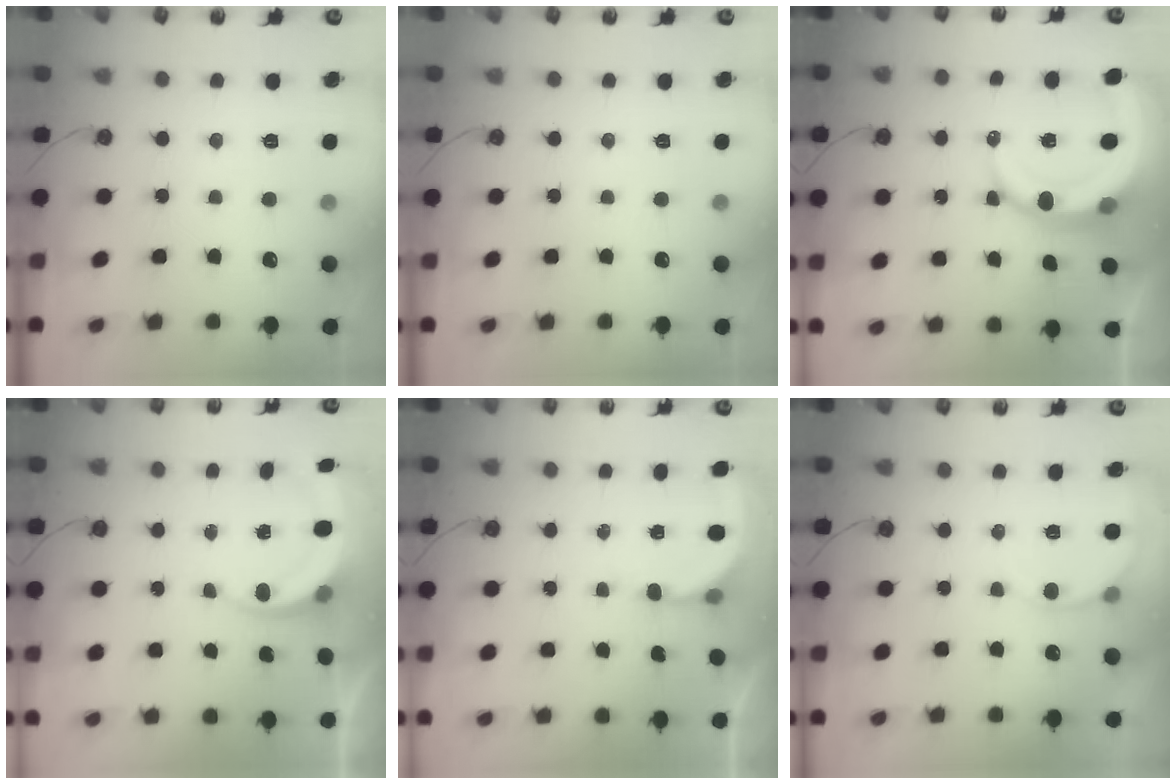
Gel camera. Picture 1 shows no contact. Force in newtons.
{"total": 0.0}
{"total": 12.2, "press": 12.1, "slide": 1.5}
{"total": 6.2, "press": 6.0, "slide": 1.3}
{"total": 3.7, "press": 3.7, "slide": 0.2}
{"total": 5.9, "press": 5.9, "slide": 0.3}